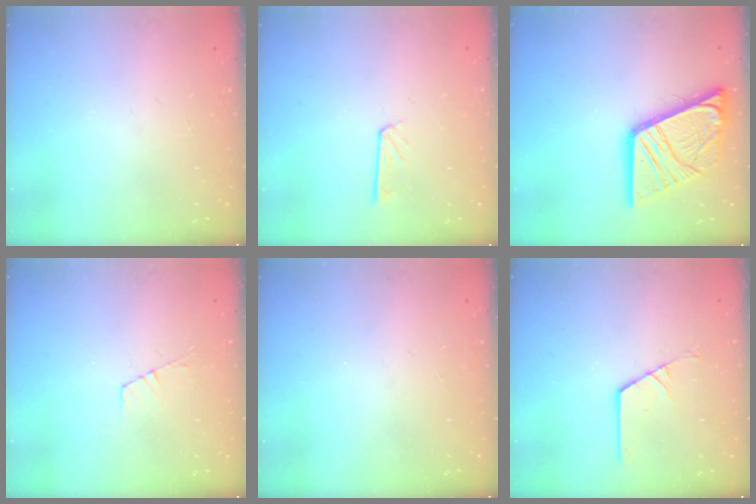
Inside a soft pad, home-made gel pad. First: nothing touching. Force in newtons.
{"total": 3.9, "press": 3.9, "slide": 0.3}
{"total": 18.0, "press": 17.9, "slide": 2.1}
{"total": 3.6, "press": 3.6, "slide": 0.3}
{"total": 0.0}
{"total": 2.9, "press": 2.9, "slide": 0.2}